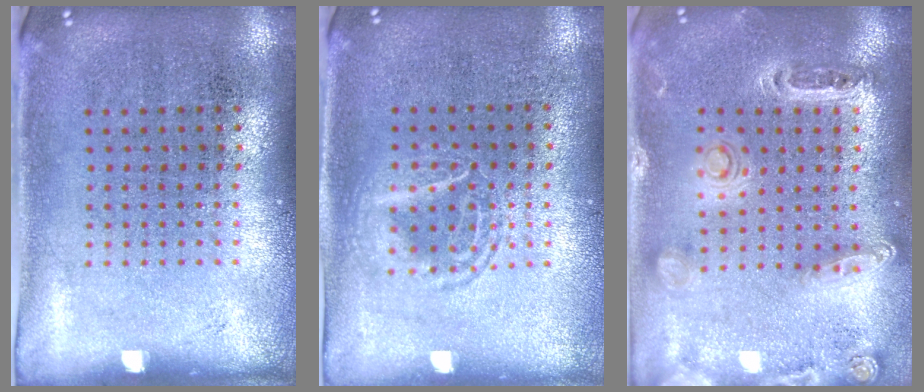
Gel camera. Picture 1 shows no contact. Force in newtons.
{"total": 1.1, "press": 1.1, "slide": 0.2}
{"total": 1.4, "press": 1.3, "slide": 0.3}